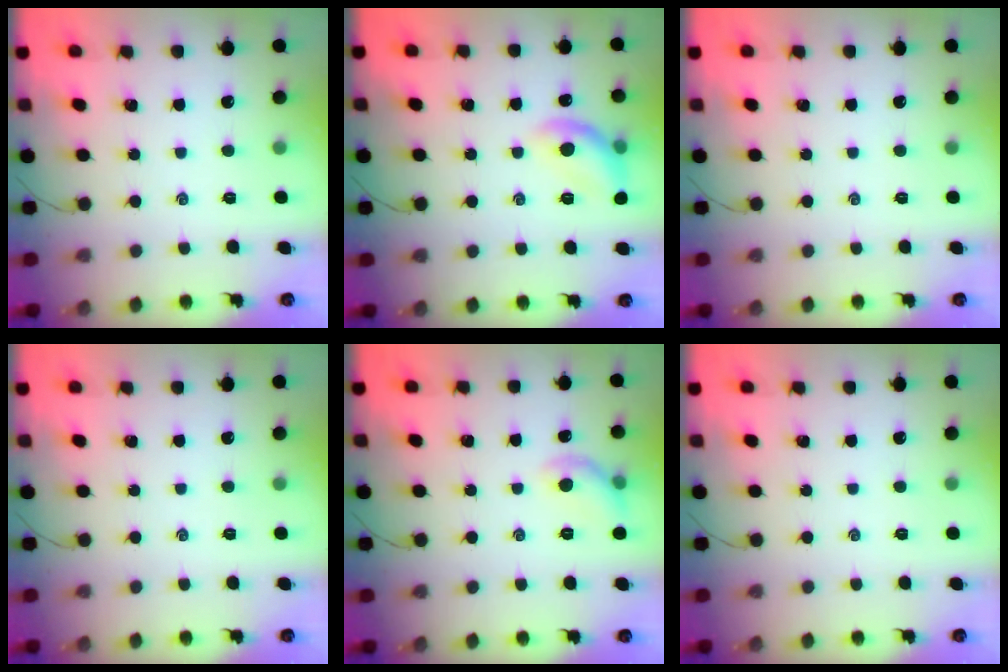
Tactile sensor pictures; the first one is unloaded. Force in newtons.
{"total": 11.5, "press": 11.4, "slide": 0.7}
{"total": 0.0}
{"total": 0.0}
{"total": 7.6, "press": 7.5, "slide": 0.7}
{"total": 0.0}